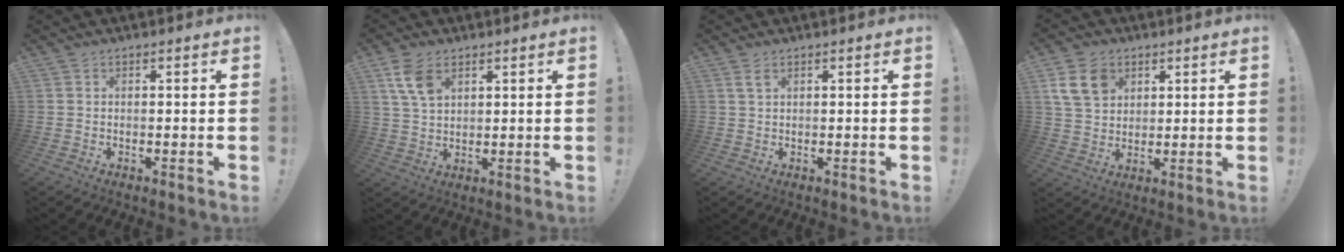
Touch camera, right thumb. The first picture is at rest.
{"total": 7.9, "force": [4.0, 4.7, 5.0], "torque": [-0.093, -0.012, 0.078]}
{"total": 2.5, "force": [1.2, 0.9, 2.0], "torque": [-0.035, -0.001, 0.020]}
{"total": 10.7, "force": [5.1, 7.8, 5.3], "torque": [-0.099, -0.014, 0.102]}